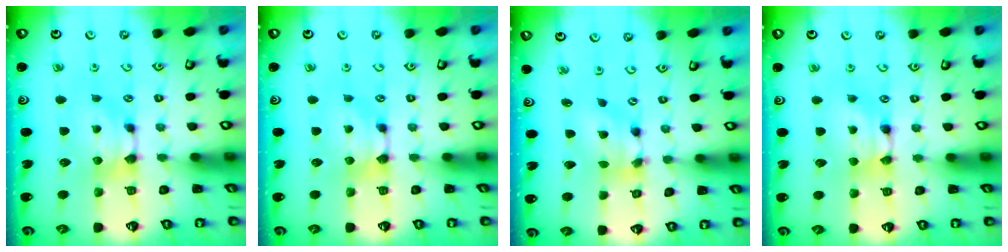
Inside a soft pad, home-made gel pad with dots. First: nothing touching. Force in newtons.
{"total": 0.0}
{"total": 5.3, "press": 4.9, "slide": 1.8}
{"total": 1.6, "press": 1.6, "slide": 0.2}